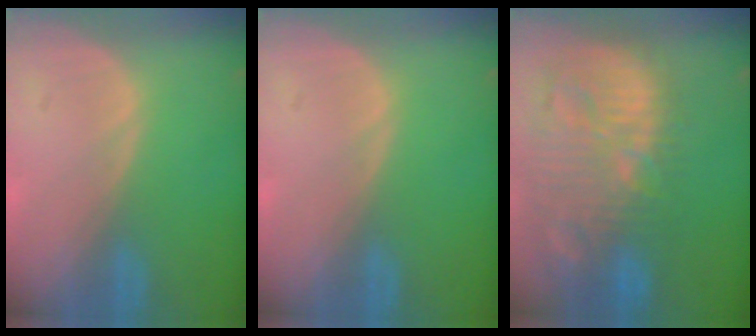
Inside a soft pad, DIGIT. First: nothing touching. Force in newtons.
{"total": 0.0}
{"total": 14.5, "press": 12.5, "slide": 7.2}